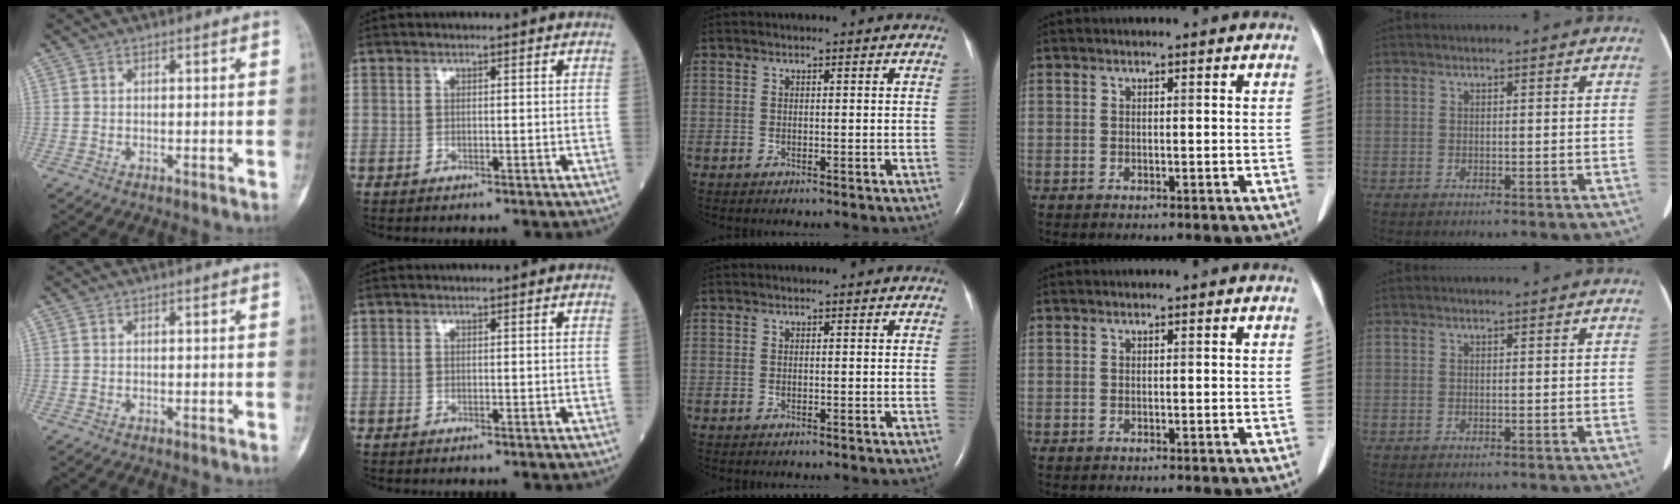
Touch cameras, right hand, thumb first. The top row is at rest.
{}